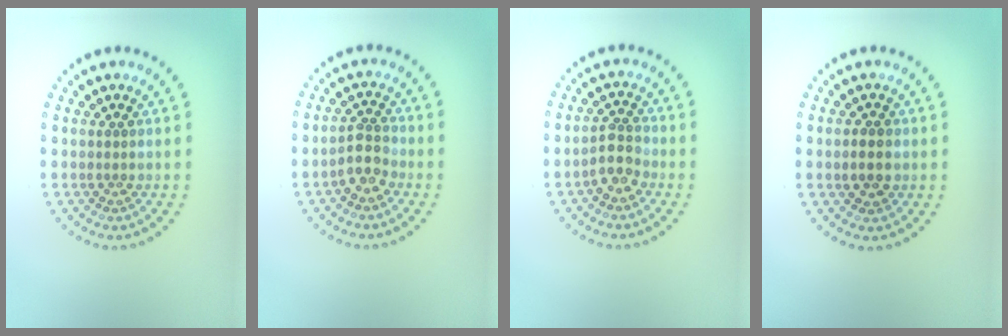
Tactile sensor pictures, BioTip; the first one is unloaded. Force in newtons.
{"total": 2.4, "press": 2.2, "slide": 1.0}
{"total": 2.4, "press": 2.2, "slide": 1.0}
{"total": 1.5, "press": 1.5, "slide": 0.2}